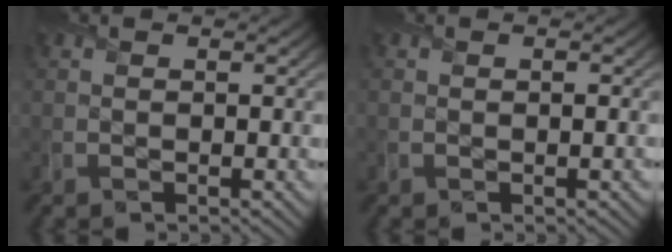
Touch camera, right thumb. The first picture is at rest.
{"total": 0.0}